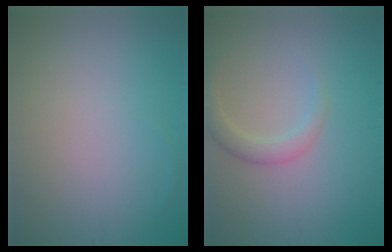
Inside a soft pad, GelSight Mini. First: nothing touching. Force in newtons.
{"total": 2.4, "press": 2.4, "slide": 0.2}